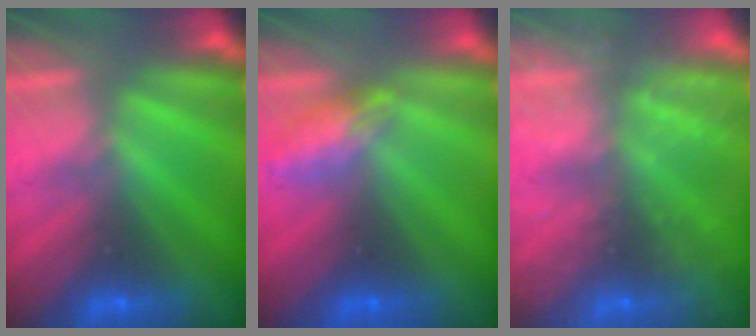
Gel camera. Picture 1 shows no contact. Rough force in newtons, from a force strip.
{"total": 2.4}
{"total": 7.7}